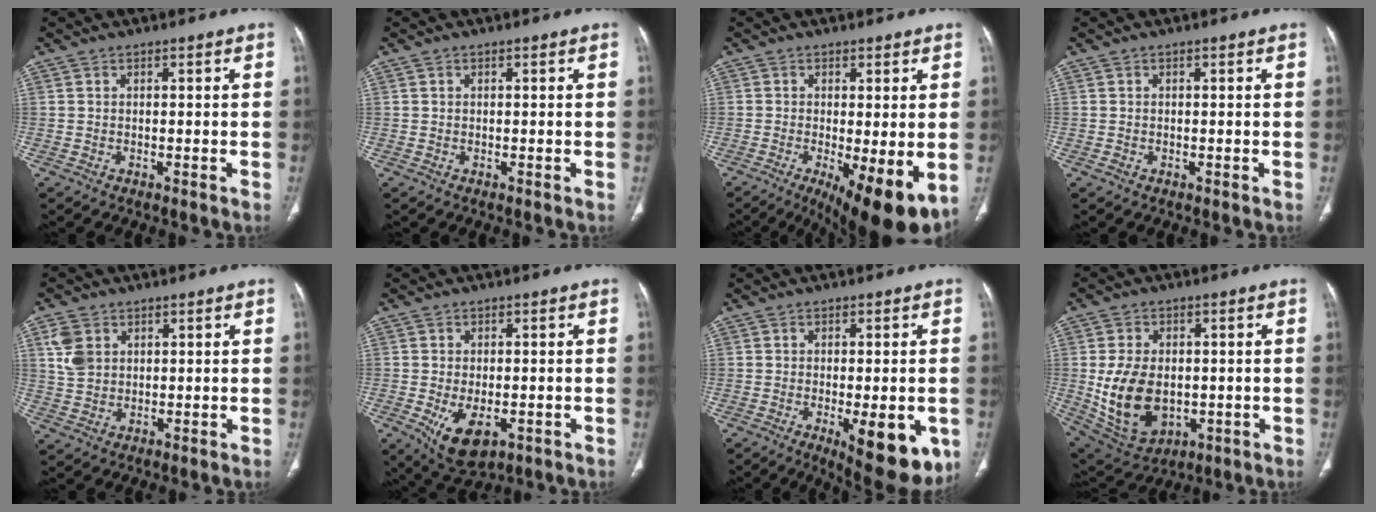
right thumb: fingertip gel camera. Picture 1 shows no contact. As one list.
[{"total": 0.0}, {"total": 12.3, "force": [-3.7, 3.7, 11.1], "torque": [-0.156, -0.024, -0.047]}, {"total": 0.5, "force": [-0.2, 0.5, 0.2], "torque": [-0.004, 0.001, -0.005]}, {"total": 5.4, "force": [2.0, 4.1, 2.9], "torque": [-0.050, -0.003, 0.046]}, {"total": 8.6, "force": [-2.8, 4.7, 6.6], "torque": [-0.106, -0.007, -0.032]}, {"total": 13.4, "force": [-4.5, 5.1, 11.6], "torque": [-0.124, -0.013, -0.046]}, {"total": 14.5, "force": [-1.2, 9.9, 10.5], "torque": [-0.176, -0.004, 0.008]}]